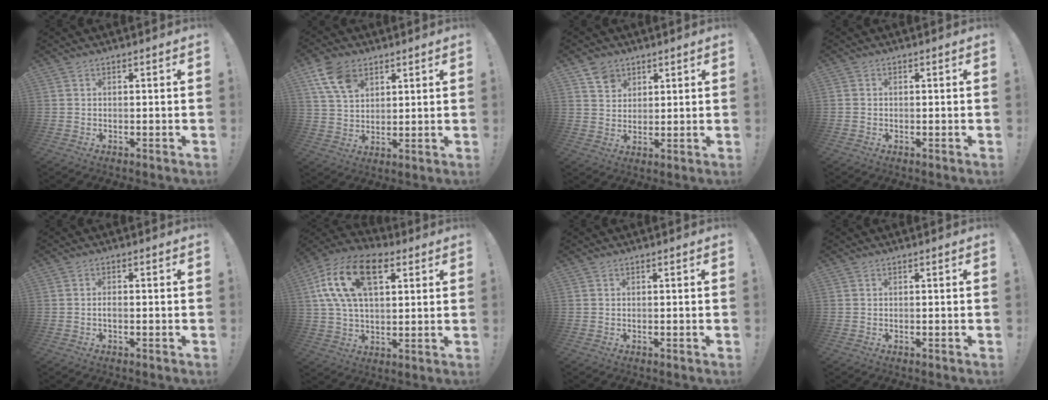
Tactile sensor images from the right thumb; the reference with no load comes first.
{"total": 11.0, "force": [5.9, 7.2, 5.8], "torque": [-0.112, -0.011, 0.120]}
{"total": 6.2, "force": [4.0, 4.6, 1.1], "torque": [-0.018, -0.019, 0.076]}
{"total": 0.8, "force": [-0.2, 0.7, 0.1], "torque": [-0.009, 0.006, -0.003]}
{"total": 1.3, "force": [-0.7, 0.5, 1.0], "torque": [-0.025, 0.005, -0.011]}
{"total": 19.6, "force": [7.4, 11.1, 14.3], "torque": [-0.267, -0.007, 0.130]}
{"total": 0.0}
{"total": 0.0}